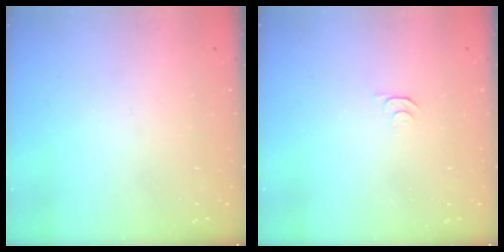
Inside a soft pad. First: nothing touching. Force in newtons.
{"total": 3.9, "press": 3.8, "slide": 0.5}